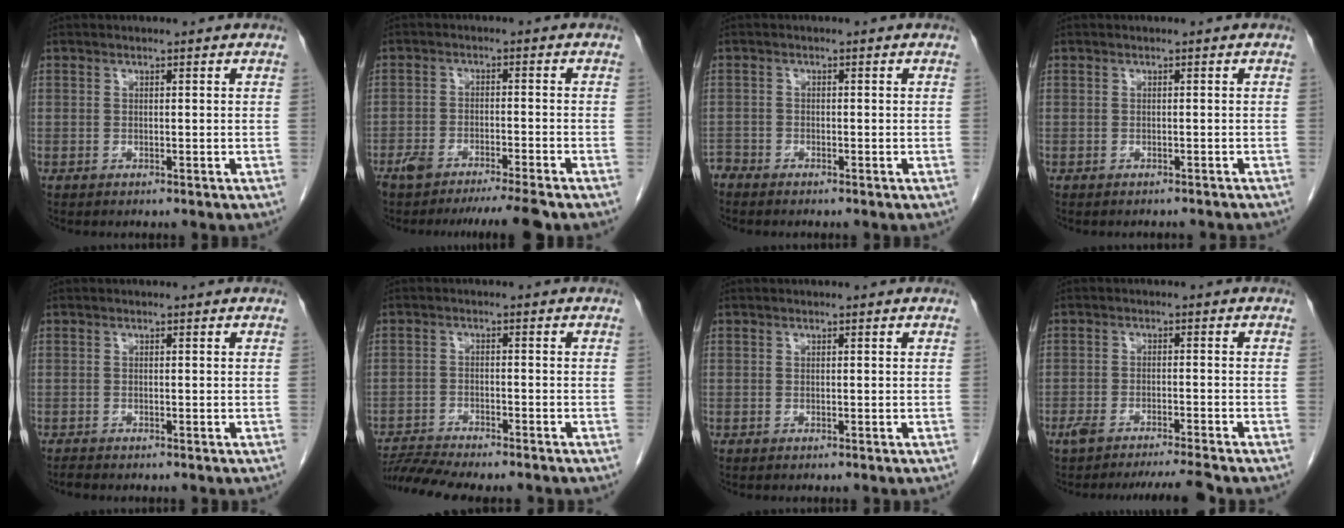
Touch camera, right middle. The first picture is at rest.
{"total": 8.4, "force": [-7.2, -0.4, 4.3], "torque": [-0.055, -0.010, -0.112]}
{"total": 1.8, "force": [-1.7, 0.4, -0.1], "torque": [0.000, -0.004, -0.034]}
{"total": 3.3, "force": [-3.2, 0.5, 0.5], "torque": [-0.011, -0.009, -0.034]}
{"total": 0.7, "force": [-0.7, 0.0, 0.1], "torque": [-0.011, -0.003, -0.015]}
{"total": 7.8, "force": [-7.4, -0.1, 2.6], "torque": [-0.041, -0.001, -0.119]}
{"total": 0.0}
{"total": 6.8, "force": [-6.1, -0.7, 3.0], "torque": [-0.039, -0.005, -0.097]}